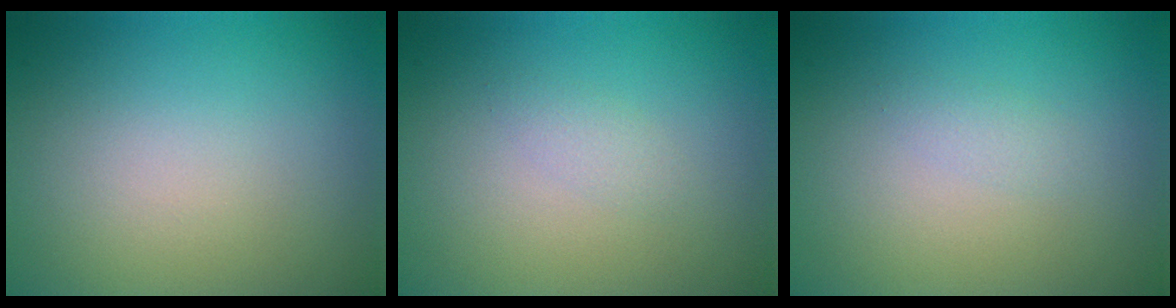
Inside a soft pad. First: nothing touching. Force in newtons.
{"total": 0.9, "press": 0.9, "slide": 0.0}
{"total": 0.9, "press": 0.9, "slide": 0.0}